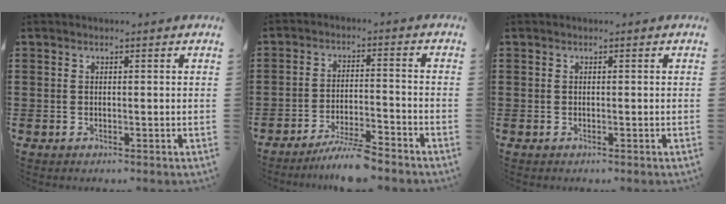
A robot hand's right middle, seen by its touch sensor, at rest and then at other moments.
{"total": 5.7, "force": [-5.2, -0.1, 2.2], "torque": [-0.044, -0.008, -0.098]}
{"total": 0.0}